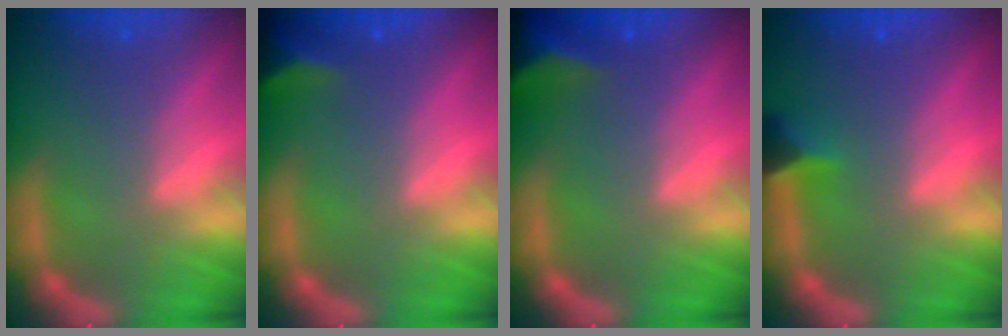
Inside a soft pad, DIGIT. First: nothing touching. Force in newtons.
{"total": 4.0}
{"total": 7.0}
{"total": 2.4}